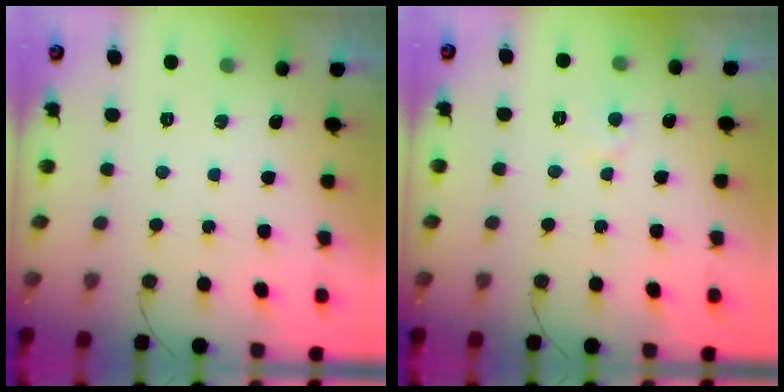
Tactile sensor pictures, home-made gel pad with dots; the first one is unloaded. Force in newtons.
{"total": 4.3, "press": 4.3, "slide": 0.4}